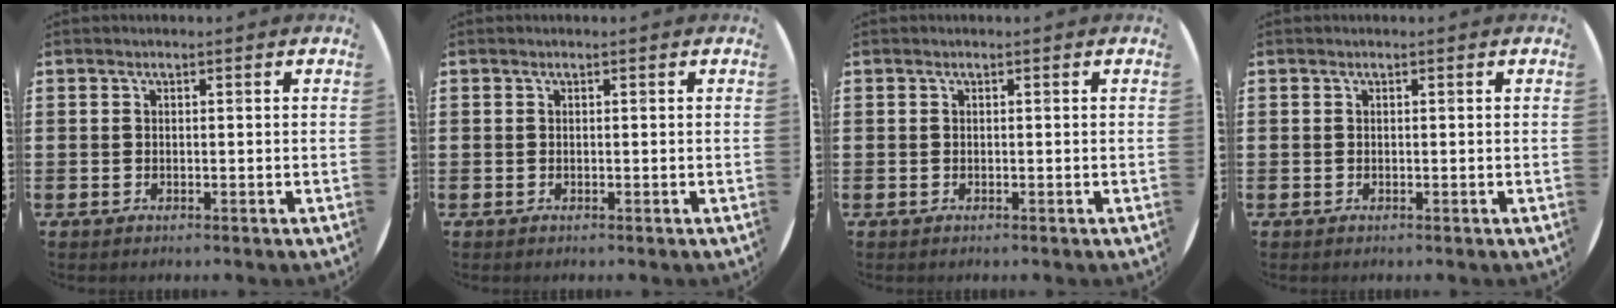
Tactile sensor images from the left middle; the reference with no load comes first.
{"total": 0.0}
{"total": 0.0}
{"total": 0.0}